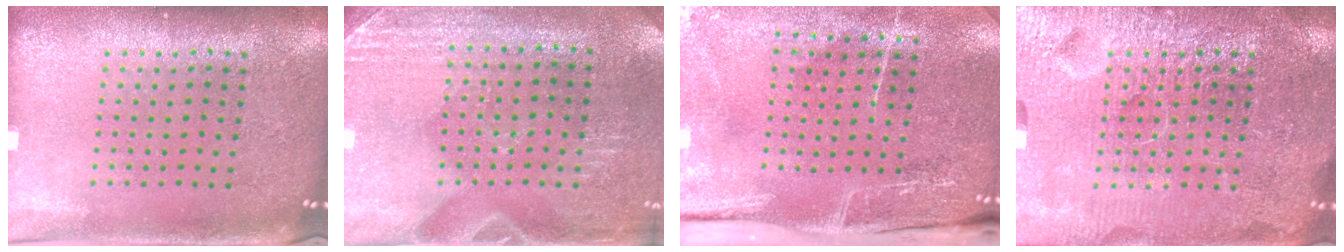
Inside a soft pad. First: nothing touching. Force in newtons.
{"total": 3.0, "press": 2.8, "slide": 1.0}
{"total": 5.0, "press": 3.9, "slide": 3.1}
{"total": 7.2, "press": 7.2, "slide": 1.0}